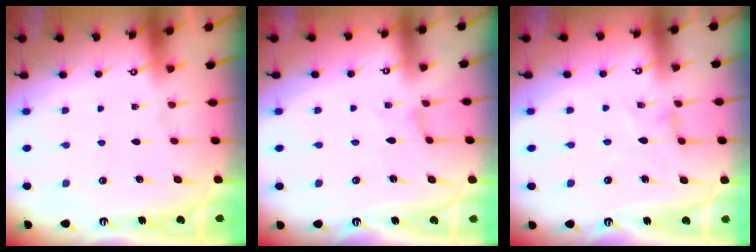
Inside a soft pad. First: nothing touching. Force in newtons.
{"total": 0.0}
{"total": 0.0}